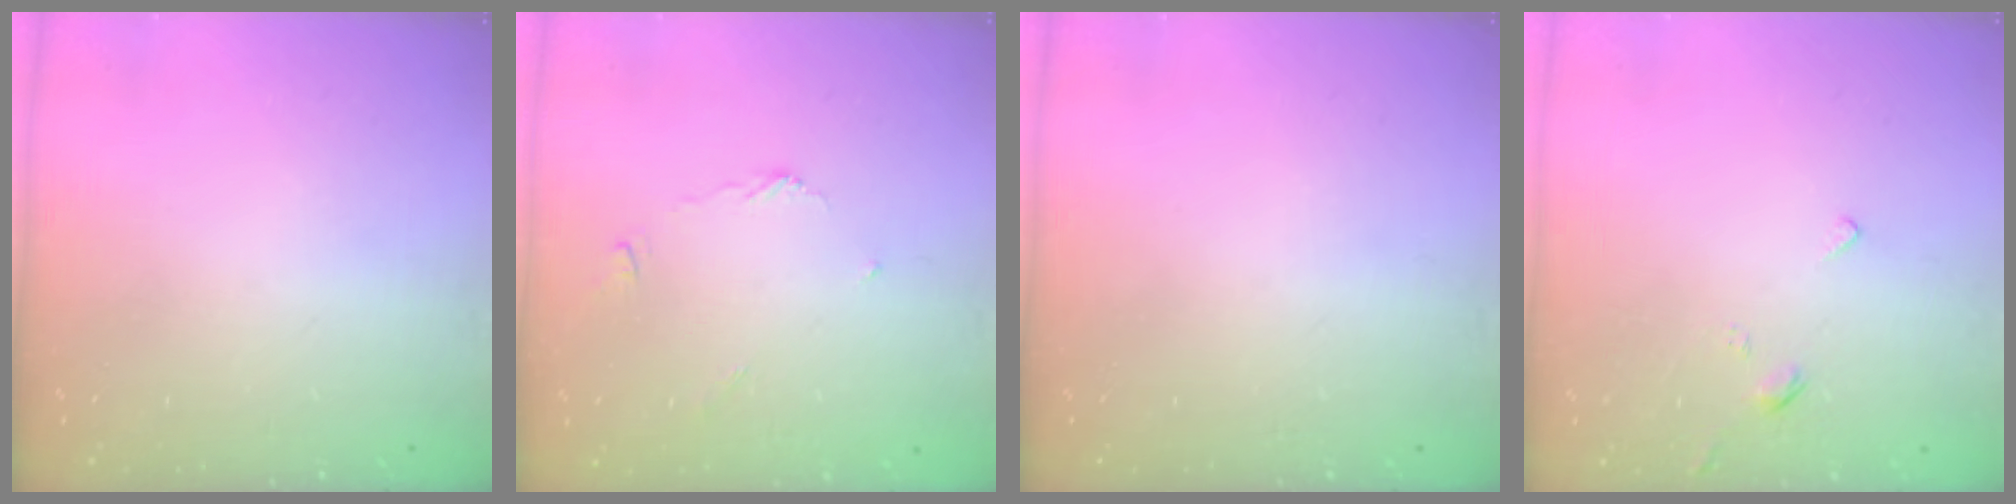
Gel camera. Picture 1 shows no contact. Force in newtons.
{"total": 2.7, "press": 2.7, "slide": 0.3}
{"total": 0.0}
{"total": 2.4, "press": 2.4, "slide": 0.5}